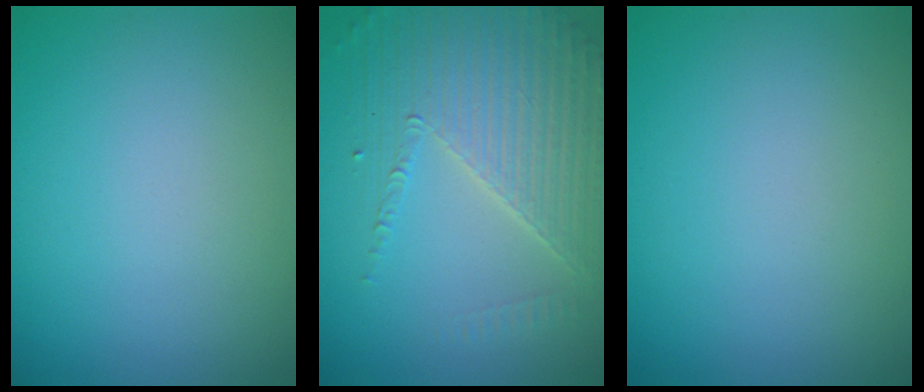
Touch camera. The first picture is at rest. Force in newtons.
{"total": 4.4, "press": 3.9, "slide": 2.2}
{"total": 0.0}